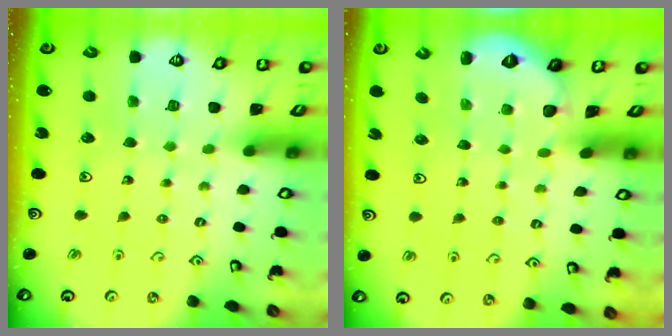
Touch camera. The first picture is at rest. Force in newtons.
{"total": 0.0}